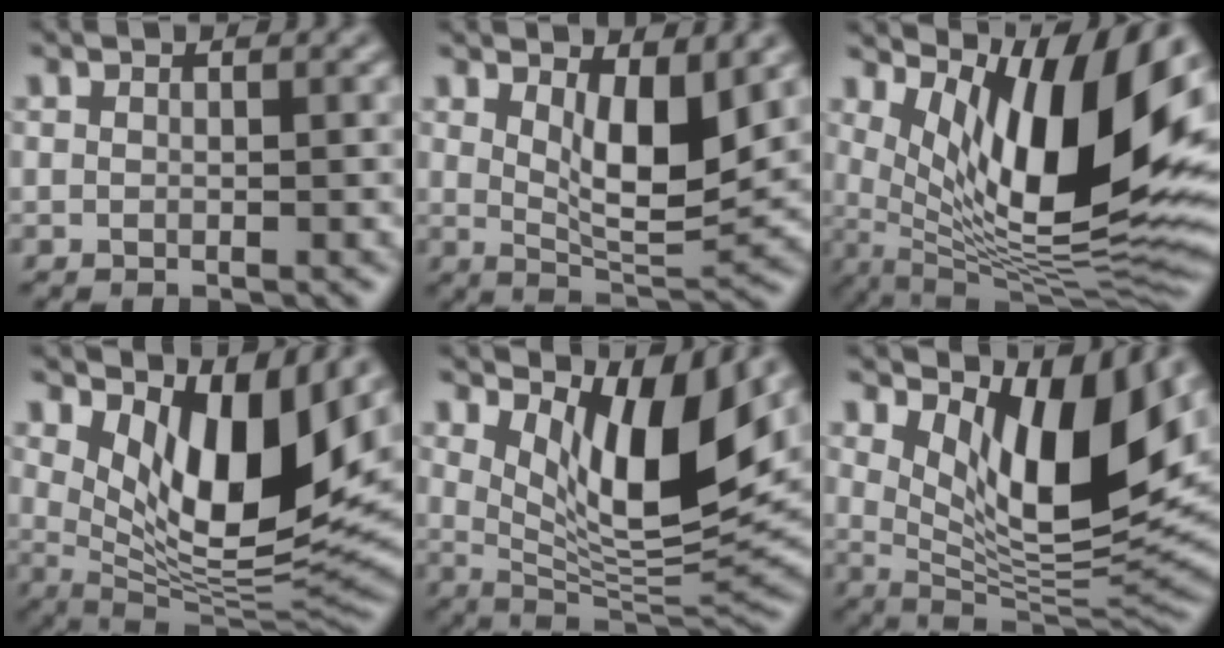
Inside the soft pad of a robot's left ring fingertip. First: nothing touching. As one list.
[{"total": 6.0, "force": [2.1, 2.1, 5.3], "torque": [-0.087, -0.018, 0.040]}, {"total": 13.7, "force": [4.7, 4.4, 12.1], "torque": [-0.195, -0.006, 0.087]}, {"total": 10.8, "force": [3.8, 4.0, 9.2], "torque": [-0.146, -0.025, 0.076]}, {"total": 9.7, "force": [3.9, 3.2, 8.3], "torque": [-0.135, -0.022, 0.075]}, {"total": 10.6, "force": [3.8, 3.9, 9.1], "torque": [-0.144, -0.023, 0.073]}]